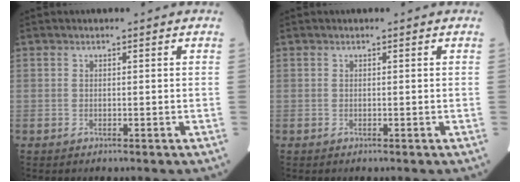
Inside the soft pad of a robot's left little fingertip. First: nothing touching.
{"total": 0.0}